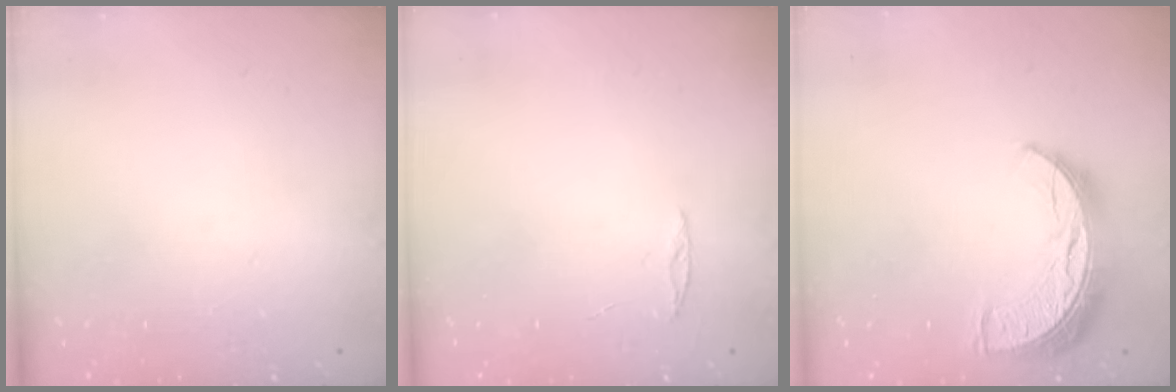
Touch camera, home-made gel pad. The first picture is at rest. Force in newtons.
{"total": 2.0, "press": 2.0, "slide": 0.2}
{"total": 14.1, "press": 14.1, "slide": 0.6}